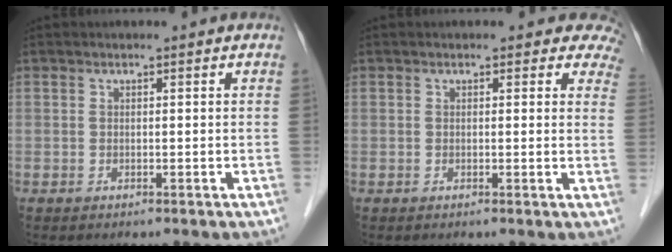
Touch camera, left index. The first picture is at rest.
{"total": 4.7, "force": [4.0, 2.2, 1.3], "torque": [0.018, -0.010, 0.014]}